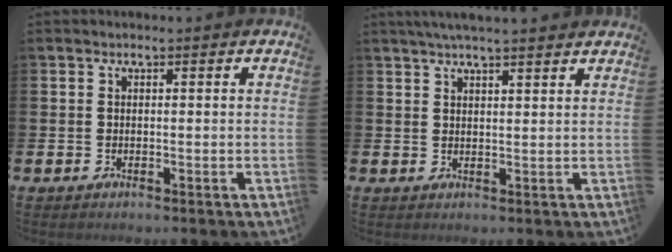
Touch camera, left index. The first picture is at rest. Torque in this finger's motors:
{"motor_torque": [1.06, -1.08, 0.83, 0.21]}